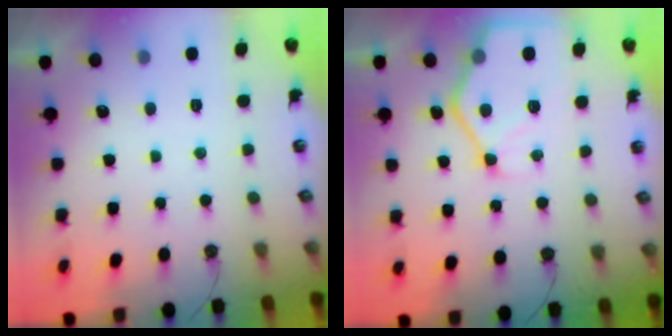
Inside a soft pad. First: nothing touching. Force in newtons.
{"total": 13.6, "press": 13.5, "slide": 1.4}